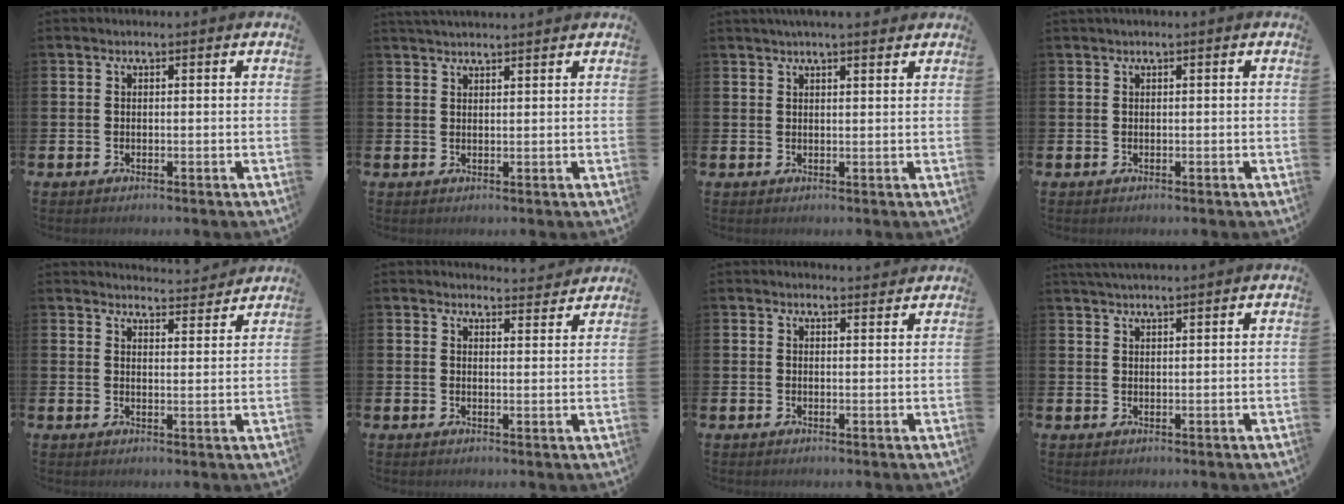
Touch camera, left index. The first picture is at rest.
{"total": 2.1, "force": [2.1, 0.0, 0.1], "torque": [-0.003, -0.007, 0.038]}
{"total": 2.9, "force": [2.7, 0.0, 1.0], "torque": [-0.012, -0.010, 0.047]}
{"total": 0.0}
{"total": 4.0, "force": [4.0, 0.2, 0.0], "torque": [0.003, -0.031, 0.069]}
{"total": 3.2, "force": [3.2, 0.2, -0.1], "torque": [0.007, -0.024, 0.056]}
{"total": 1.8, "force": [1.8, 0.1, -0.1], "torque": [0.010, -0.012, 0.030]}
{"total": 2.1, "force": [2.1, -0.2, 0.3], "torque": [-0.004, -0.007, 0.038]}